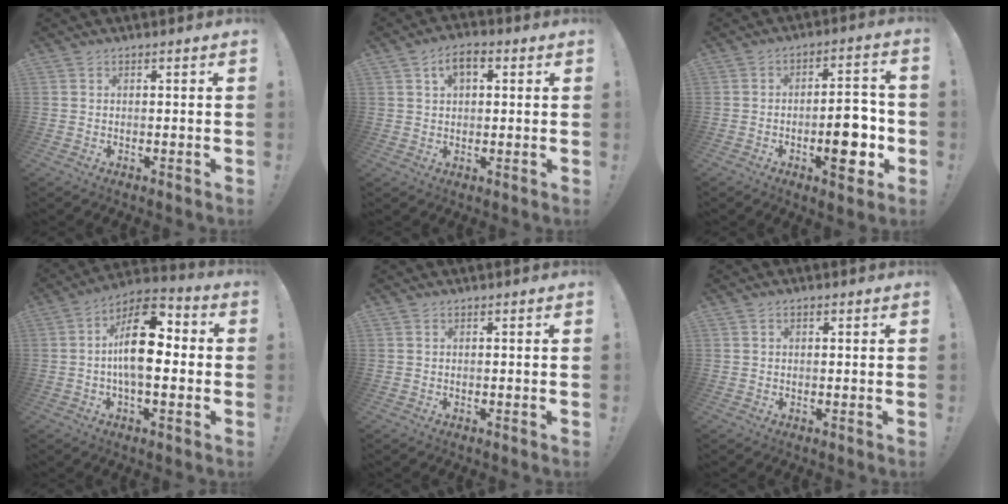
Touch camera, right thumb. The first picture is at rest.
{"total": 5.7, "force": [2.0, 3.5, 4.0], "torque": [-0.056, 0.002, 0.034]}
{"total": 12.2, "force": [-3.4, 4.9, 10.7], "torque": [-0.135, 0.017, -0.053]}
{"total": 16.8, "force": [0.5, 8.4, 14.5], "torque": [-0.244, 0.009, 0.000]}
{"total": 0.0}
{"total": 0.8, "force": [0.3, 0.7, 0.4], "torque": [-0.002, 0.000, 0.005]}